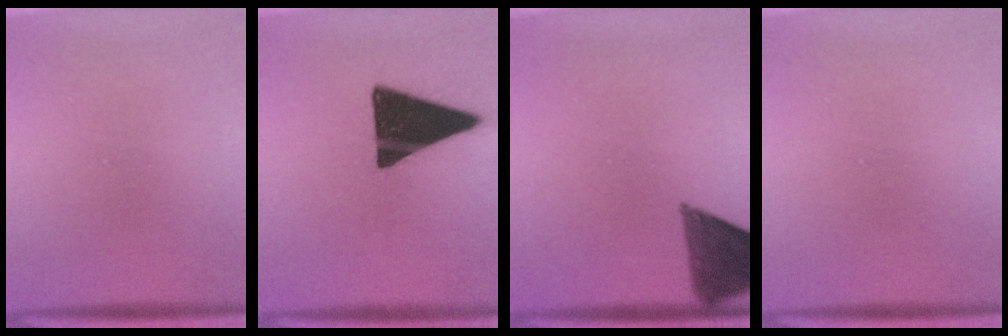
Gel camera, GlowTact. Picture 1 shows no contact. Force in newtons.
{"total": 19.5}
{"total": 9.0}
{"total": 0.0}